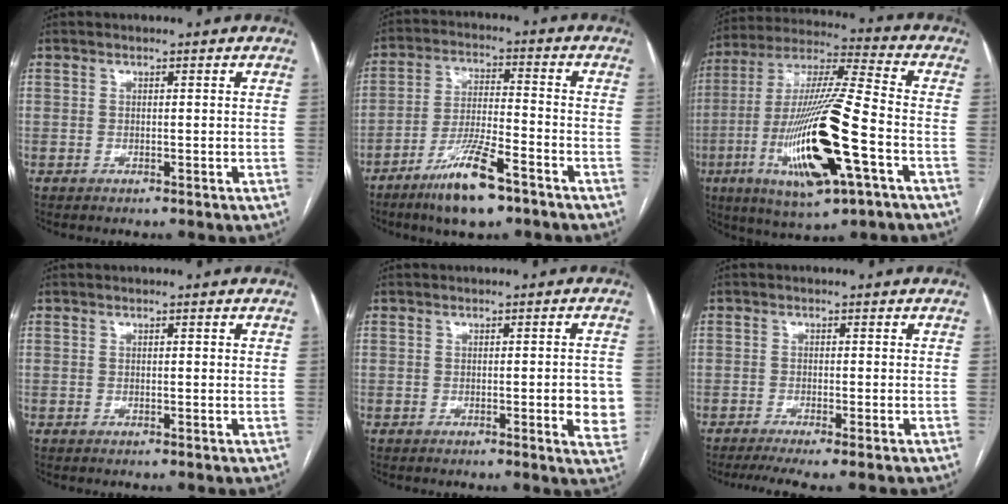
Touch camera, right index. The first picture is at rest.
{"total": 11.0, "force": [-7.1, 1.7, 8.2], "torque": [-0.158, -0.017, -0.127]}
{"total": 21.7, "force": [-6.9, 2.3, 20.5], "torque": [-0.427, -0.027, -0.119]}
{"total": 0.8, "force": [0.3, 0.2, 0.7], "torque": [-0.012, 0.001, 0.003]}
{"total": 5.3, "force": [-0.8, 1.0, 5.2], "torque": [-0.055, -0.003, -0.009]}
{"total": 4.9, "force": [-3.5, 0.1, 3.4], "torque": [-0.055, -0.009, -0.059]}